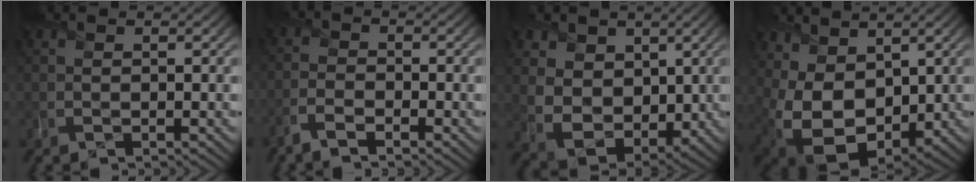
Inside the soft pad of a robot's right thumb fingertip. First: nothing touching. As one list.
[{"total": 3.6, "force": [-2.8, 1.3, 2.0], "torque": [-0.045, -0.005, -0.063]}, {"total": 9.1, "force": [2.9, 7.3, 4.6], "torque": [-0.132, -0.001, 0.057]}, {"total": 11.8, "force": [2.4, 8.6, 7.7], "torque": [-0.182, -0.018, 0.060]}]